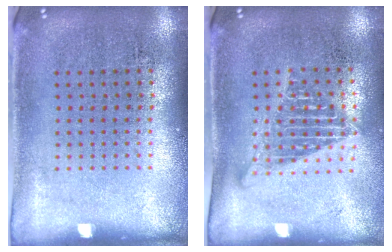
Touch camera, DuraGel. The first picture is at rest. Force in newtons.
{"total": 1.6, "press": 1.3, "slide": 0.9}